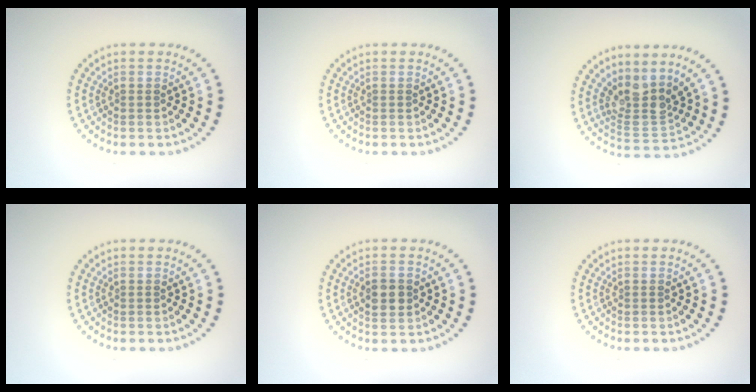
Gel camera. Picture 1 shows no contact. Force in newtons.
{"total": 0.0}
{"total": 3.7, "press": 2.8, "slide": 2.5}
{"total": 0.0}
{"total": 2.7, "press": 2.7, "slide": 0.1}
{"total": 0.0}